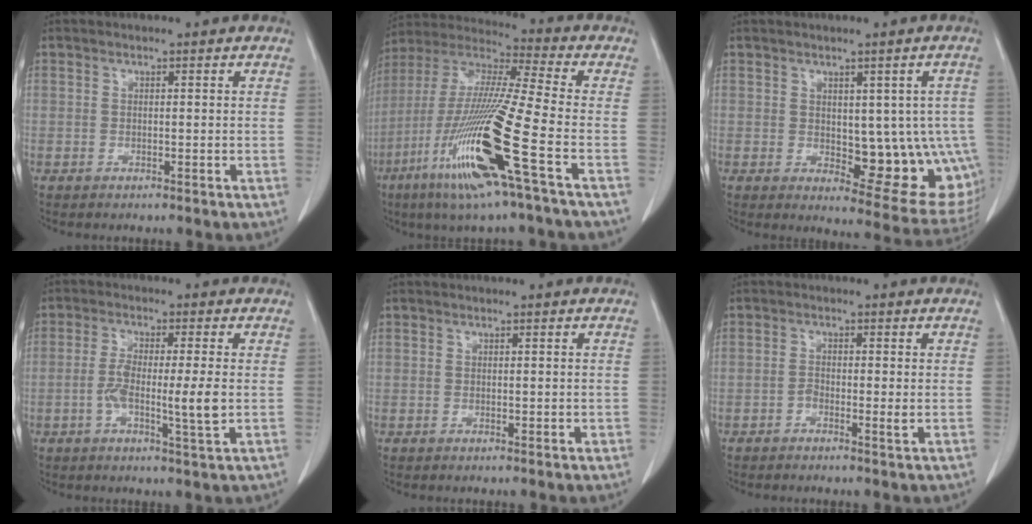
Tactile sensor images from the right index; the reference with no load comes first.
{"total": 19.9, "force": [-7.8, -0.3, 18.3], "torque": [-0.402, -0.038, -0.159]}
{"total": 12.5, "force": [-0.8, 5.6, 11.2], "torque": [-0.104, -0.001, 0.005]}
{"total": 7.2, "force": [-1.1, 0.3, 7.1], "torque": [-0.129, -0.008, -0.024]}
{"total": 0.7, "force": [0.0, 0.4, 0.6], "torque": [-0.010, 0.000, 0.003]}
{"total": 1.9, "force": [-0.6, 0.4, 1.7], "torque": [-0.027, 0.001, -0.011]}